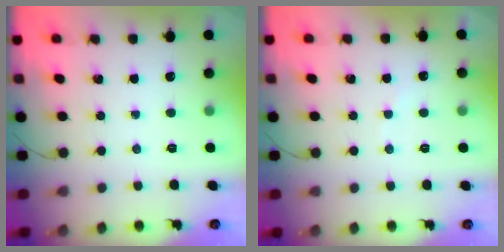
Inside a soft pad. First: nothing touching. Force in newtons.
{"total": 2.7, "press": 2.7, "slide": 0.7}